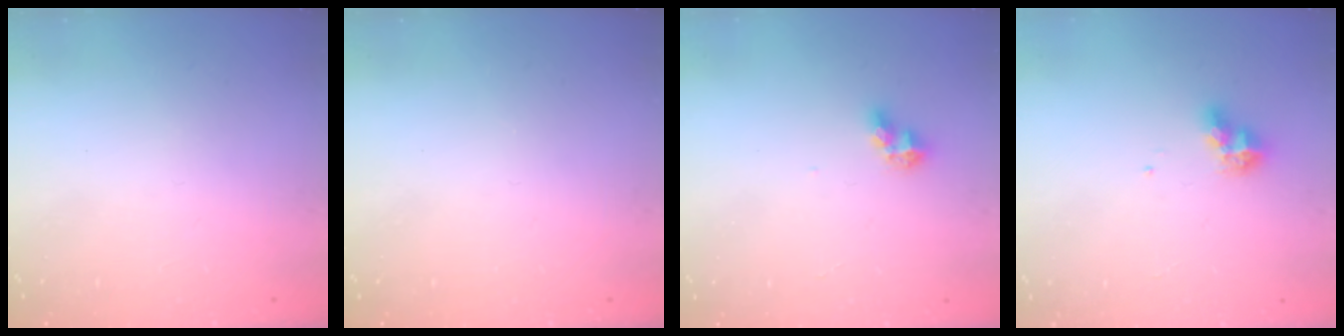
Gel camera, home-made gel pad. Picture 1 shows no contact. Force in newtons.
{"total": 0.0}
{"total": 6.7, "press": 6.7, "slide": 0.9}
{"total": 7.8, "press": 7.7, "slide": 1.1}